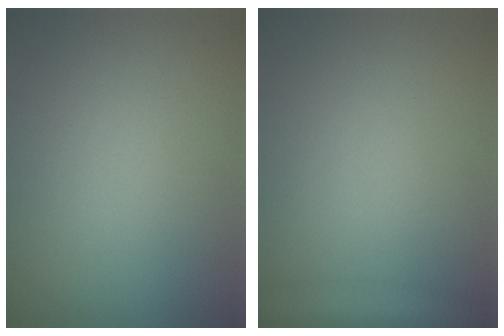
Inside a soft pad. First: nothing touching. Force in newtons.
{"total": 3.4, "press": 3.3, "slide": 0.2}